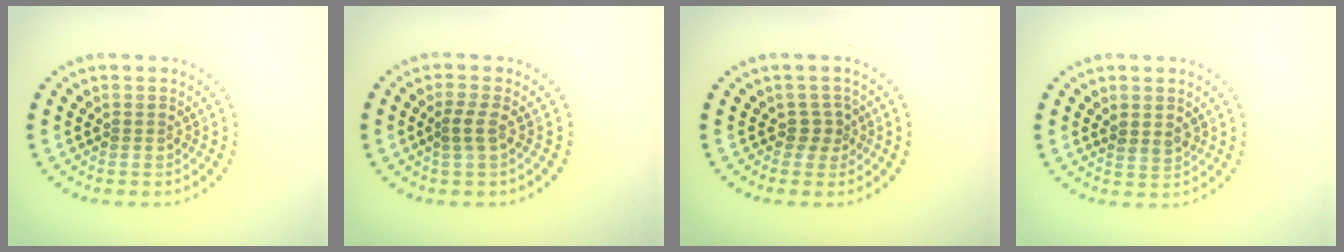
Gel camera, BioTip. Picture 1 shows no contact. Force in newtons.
{"total": 1.5, "press": 1.3, "slide": 0.7}
{"total": 1.7, "press": 1.2, "slide": 1.2}
{"total": 1.5, "press": 1.3, "slide": 0.8}